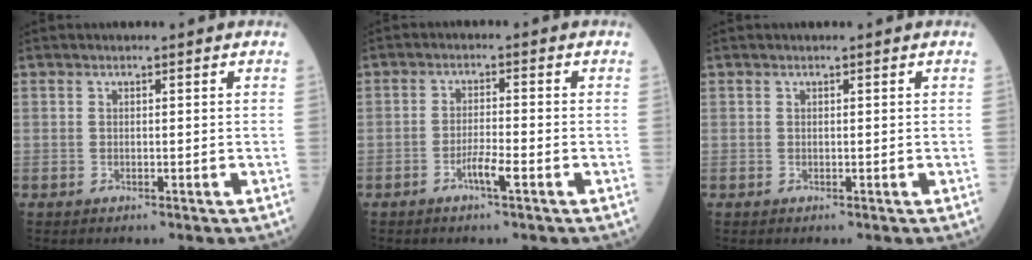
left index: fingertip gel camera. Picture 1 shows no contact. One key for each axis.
{"total": 3.2, "fx": -1.8, "fy": 0.1, "fz": 2.7, "tx": -0.053, "ty": -0.002, "tz": -0.035}
{"total": 0.0}